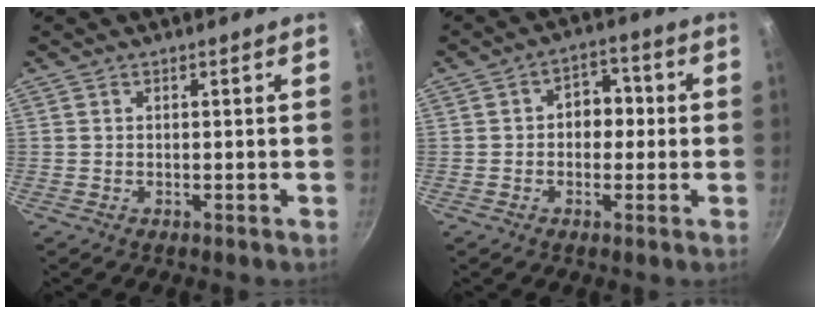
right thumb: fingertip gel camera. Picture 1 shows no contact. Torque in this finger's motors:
{"motor_torque": [-0.76, 0.32, -0.23, 0.26, 0.04]}